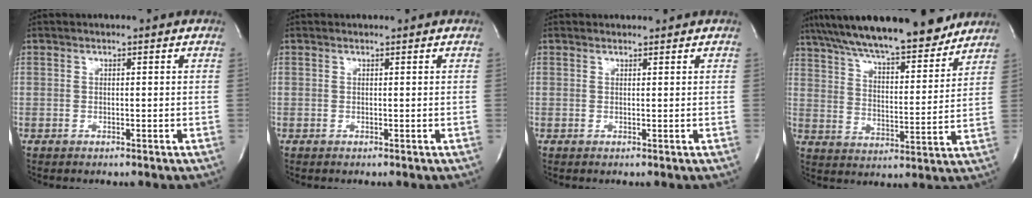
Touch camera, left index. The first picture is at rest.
{"total": 0.0}
{"total": 0.7, "force": [0.7, 0.2, -0.1], "torque": [-0.007, 0.004, 0.012]}
{"total": 21.0, "force": [17.8, 3.7, 10.5], "torque": [-0.182, 0.022, 0.272]}